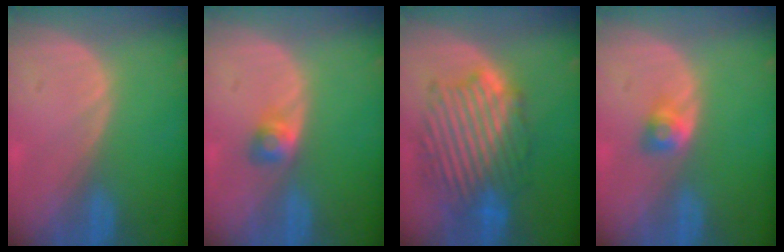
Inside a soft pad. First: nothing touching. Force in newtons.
{"total": 2.6, "press": 2.4, "slide": 1.0}
{"total": 10.4, "press": 10.4, "slide": 0.5}
{"total": 2.7, "press": 2.4, "slide": 1.3}